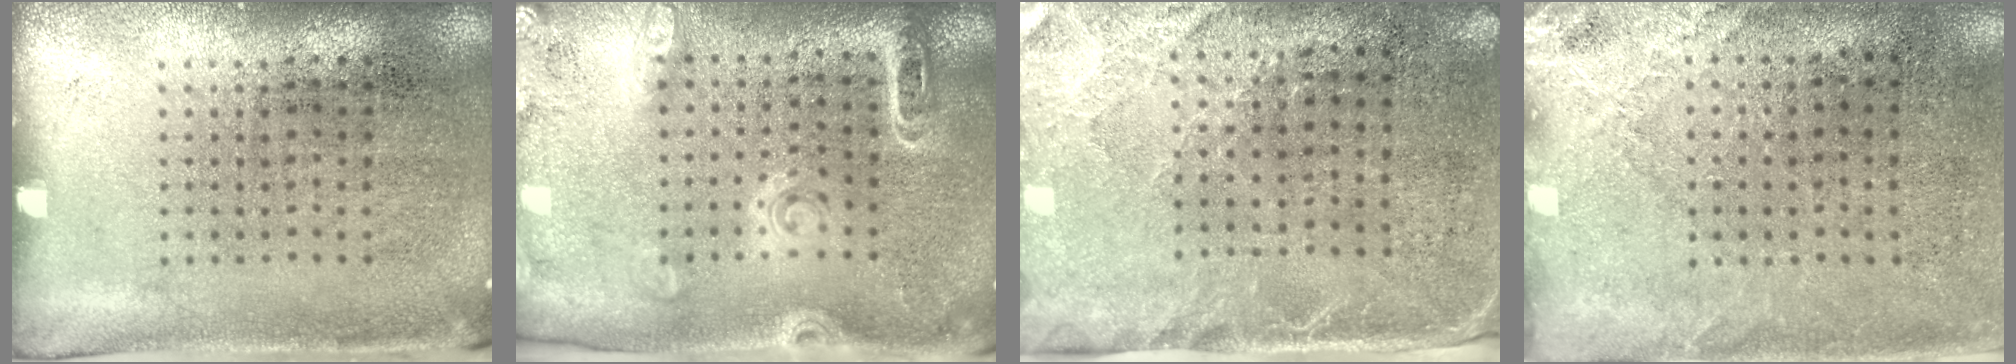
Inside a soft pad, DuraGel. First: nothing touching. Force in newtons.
{"total": 1.8, "press": 1.7, "slide": 0.4}
{"total": 2.7, "press": 2.3, "slide": 1.3}
{"total": 2.5, "press": 2.2, "slide": 1.2}